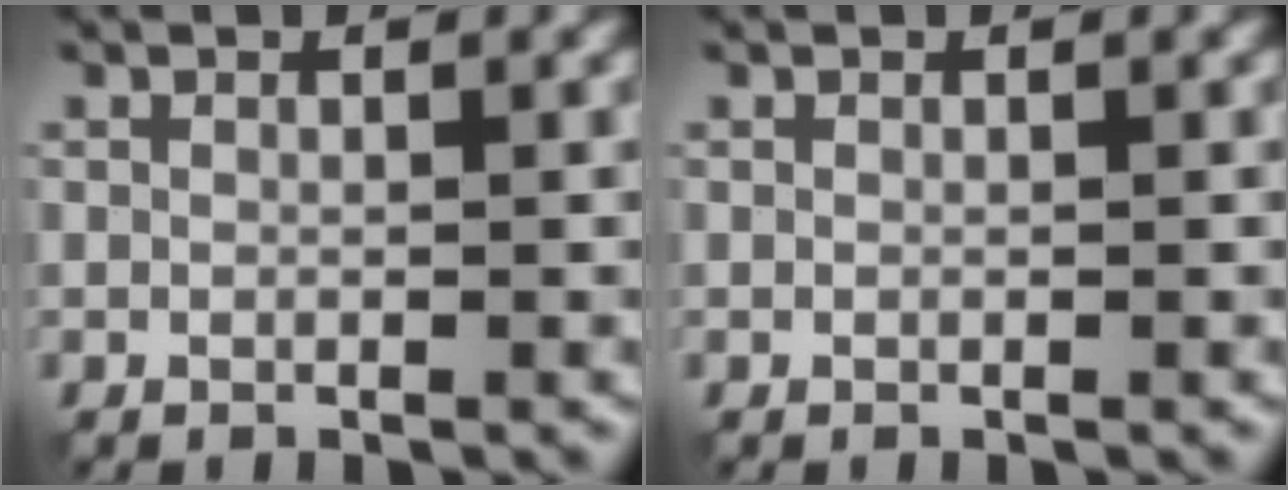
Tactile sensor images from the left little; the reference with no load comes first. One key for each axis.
{"total": 0.0}